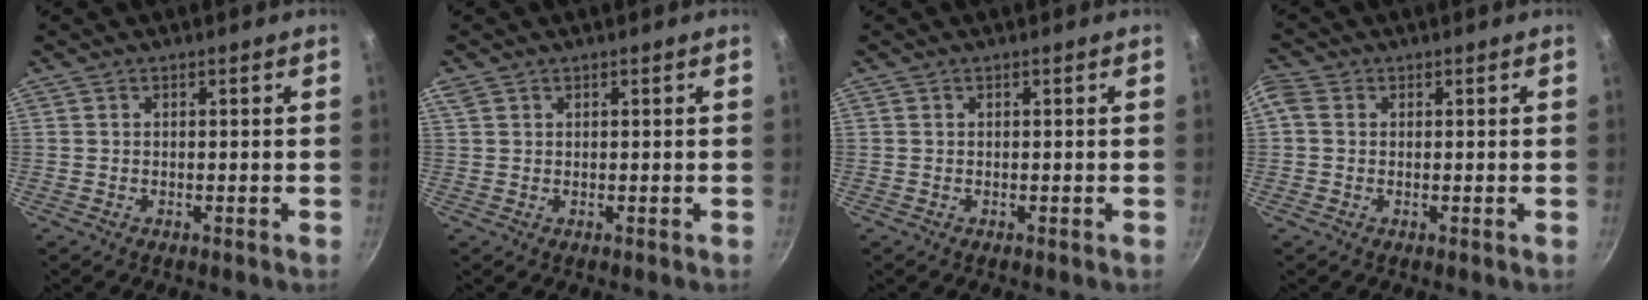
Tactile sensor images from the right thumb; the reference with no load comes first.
{"total": 2.0, "force": [1.1, 1.4, 1.0], "torque": [-0.019, 0.005, 0.023]}
{"total": 0.0}
{"total": 2.6, "force": [0.3, 2.2, 1.3], "torque": [-0.028, 0.009, -0.003]}